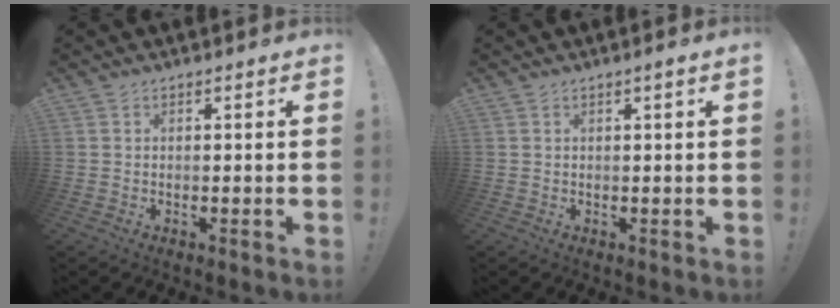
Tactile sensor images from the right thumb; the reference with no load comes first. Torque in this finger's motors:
{"motor_torque": [-0.04, -0.04, 0.13, -0.01, 0.15]}